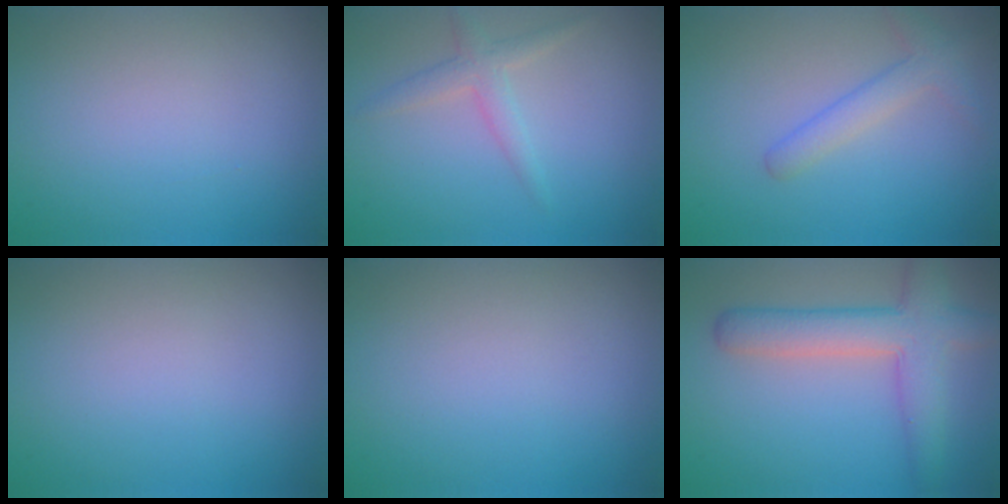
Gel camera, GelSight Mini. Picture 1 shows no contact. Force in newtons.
{"total": 2.2, "press": 2.1, "slide": 0.1}
{"total": 2.5, "press": 2.5, "slide": 0.2}
{"total": 0.0}
{"total": 0.0}
{"total": 5.7, "press": 5.7, "slide": 0.3}